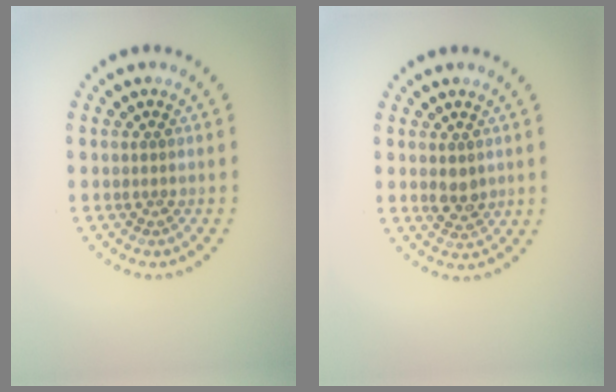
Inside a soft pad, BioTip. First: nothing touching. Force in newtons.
{"total": 1.9, "press": 1.9, "slide": 0.4}